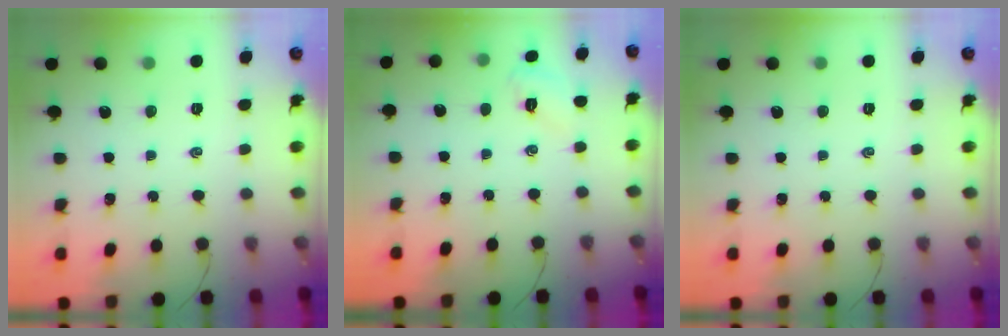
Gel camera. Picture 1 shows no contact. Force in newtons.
{"total": 3.6, "press": 3.5, "slide": 1.0}
{"total": 0.0}